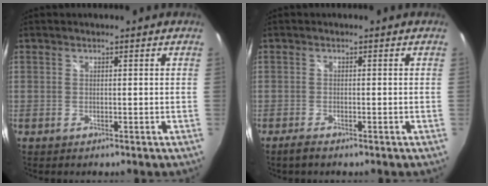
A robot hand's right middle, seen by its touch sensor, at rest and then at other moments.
{"total": 2.0, "force": [-1.6, 0.3, 1.2], "torque": [-0.028, -0.005, -0.030]}